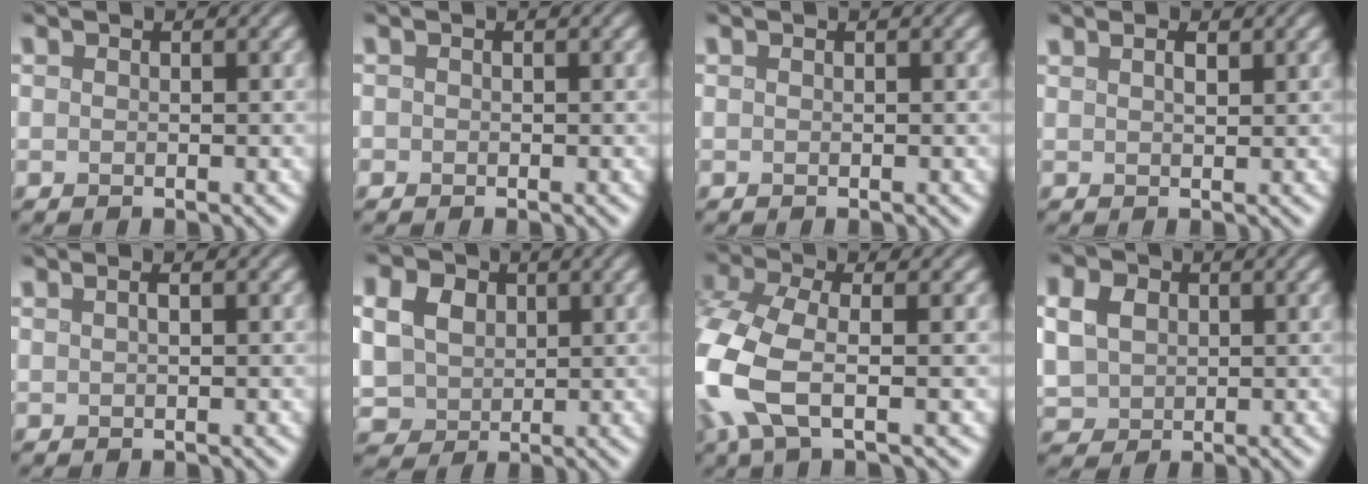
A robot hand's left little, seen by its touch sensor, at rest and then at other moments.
{"total": 0.0}
{"total": 0.0}
{"total": 1.2, "force": [0.9, 0.3, 0.7], "torque": [-0.015, 0.002, 0.016]}
{"total": 1.0, "force": [0.5, 0.3, 0.8], "torque": [-0.014, 0.002, 0.006]}
{"total": 8.8, "force": [3.1, 6.8, 4.5], "torque": [-0.113, 0.019, 0.045]}
{"total": 7.7, "force": [-2.3, 3.3, 6.6], "torque": [-0.165, -0.005, -0.058]}
{"total": 5.0, "force": [1.3, 4.0, 2.7], "torque": [-0.087, 0.016, 0.018]}